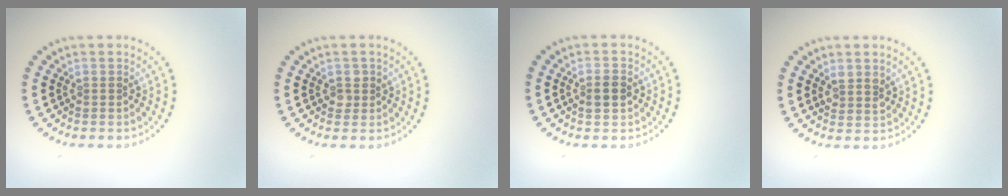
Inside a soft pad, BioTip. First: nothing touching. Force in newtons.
{"total": 1.1, "press": 1.1, "slide": 0.2}
{"total": 1.8, "press": 1.8, "slide": 0.2}
{"total": 1.7, "press": 1.5, "slide": 0.8}